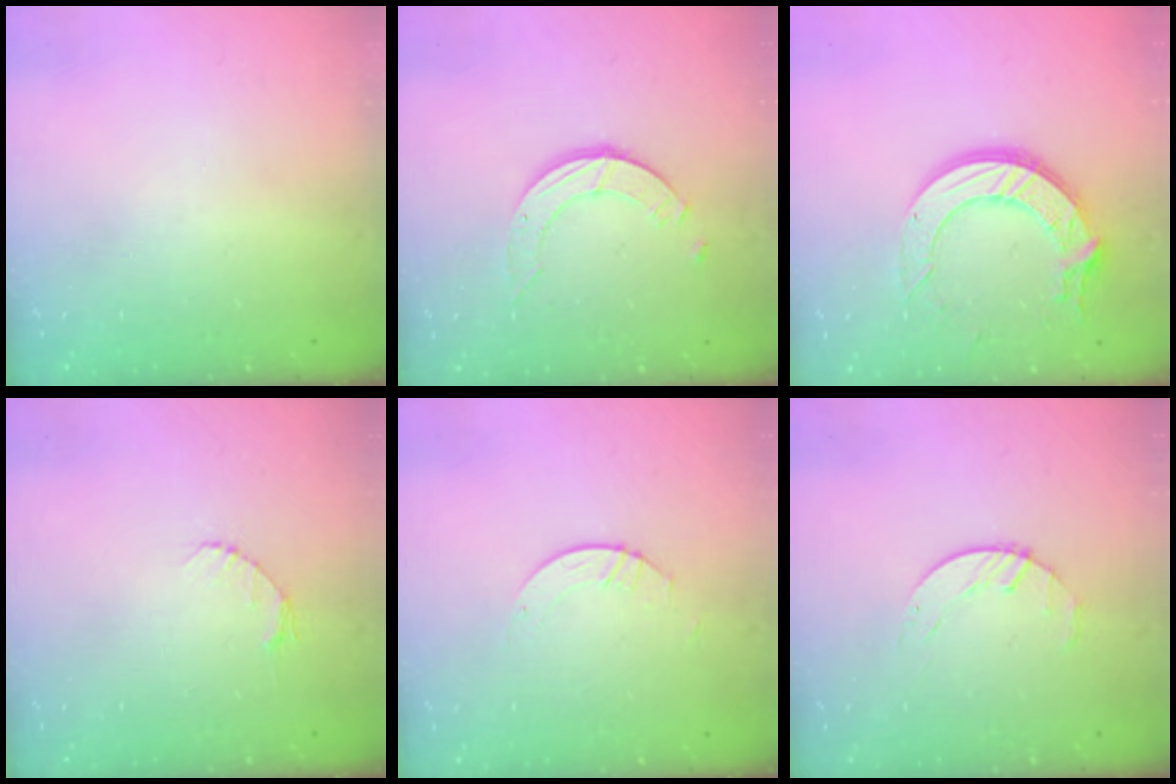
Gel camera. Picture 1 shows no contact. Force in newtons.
{"total": 3.7, "press": 3.6, "slide": 0.4}
{"total": 13.5, "press": 13.4, "slide": 1.6}
{"total": 2.6, "press": 2.6, "slide": 0.3}
{"total": 1.1, "press": 1.1, "slide": 0.1}
{"total": 1.6, "press": 1.6, "slide": 0.3}